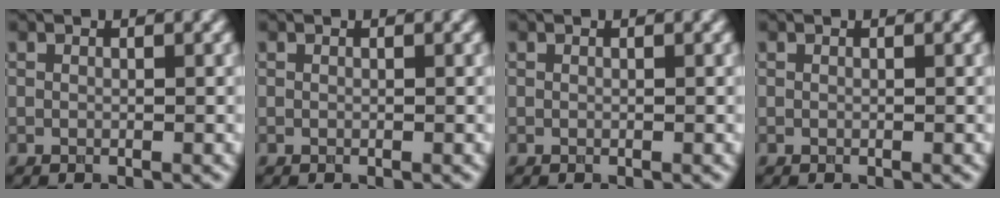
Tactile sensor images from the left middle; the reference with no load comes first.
{"total": 0.0}
{"total": 0.0}
{"total": 0.0}